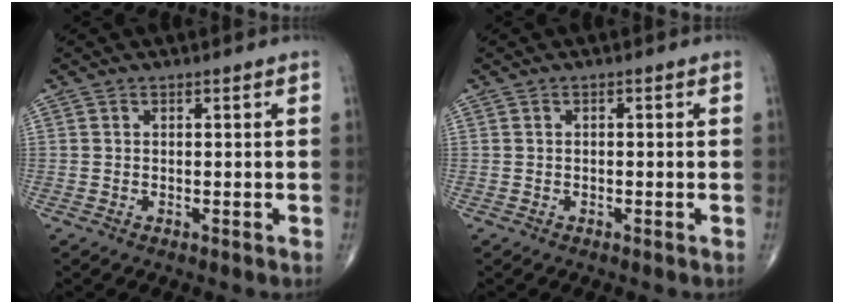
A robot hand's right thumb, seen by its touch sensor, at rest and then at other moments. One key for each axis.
{"total": 0.0}